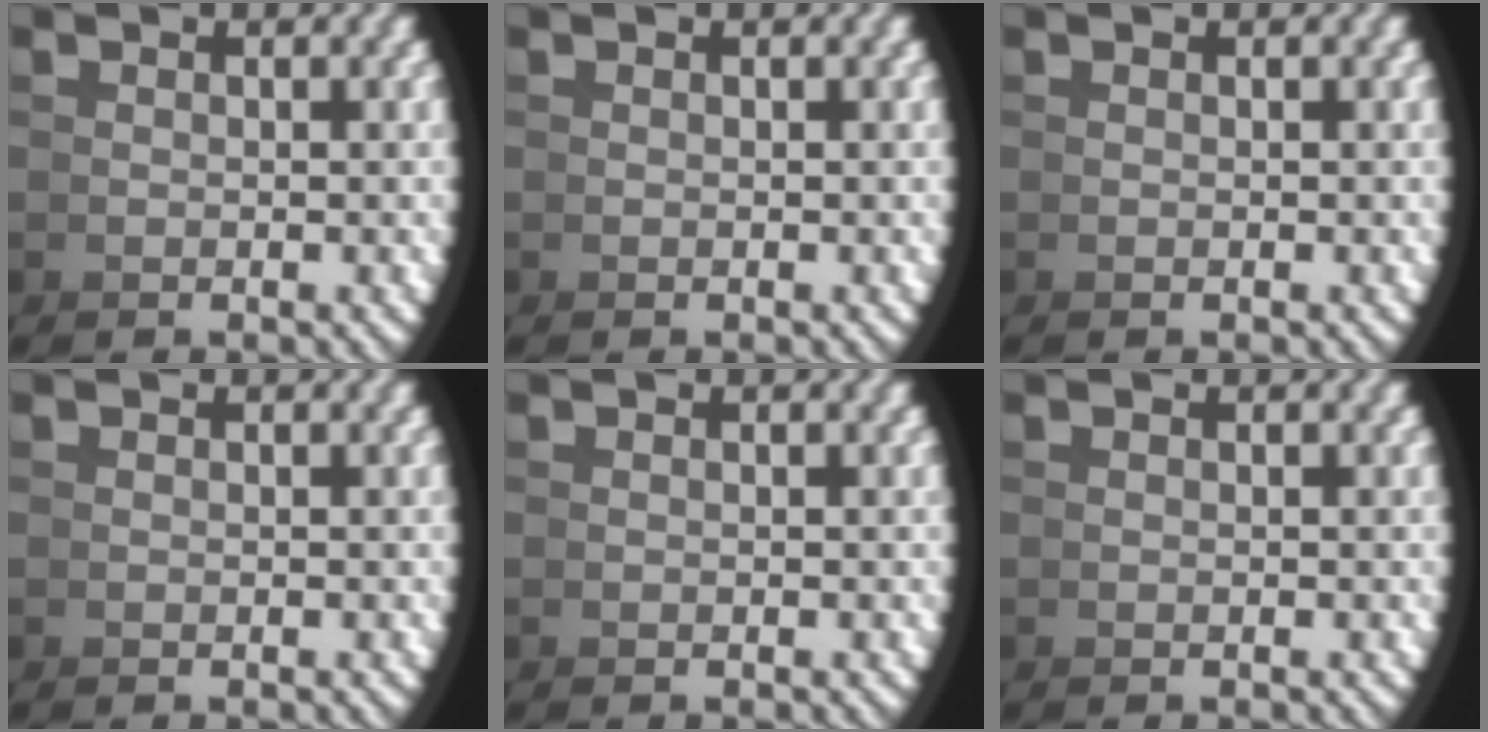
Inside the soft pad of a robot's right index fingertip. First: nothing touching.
{"total": 0.0}
{"total": 0.0}
{"total": 0.0}
{"total": 0.0}
{"total": 0.0}